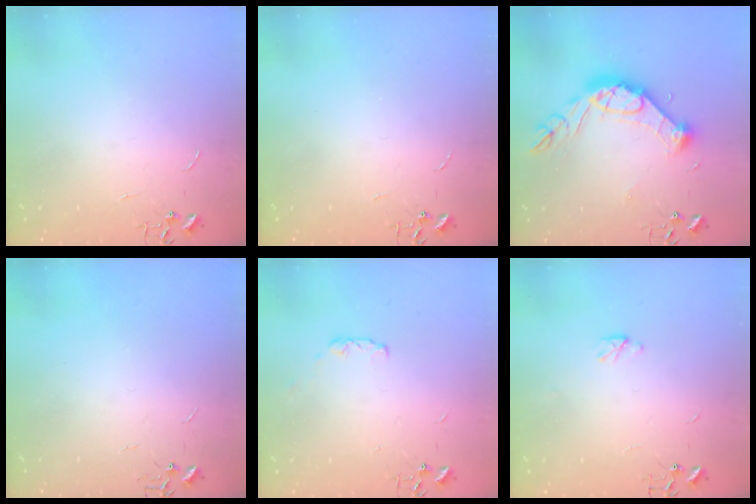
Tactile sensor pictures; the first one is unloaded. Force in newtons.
{"total": 0.0}
{"total": 16.0, "press": 15.9, "slide": 1.4}
{"total": 0.0}
{"total": 3.6, "press": 3.6, "slide": 0.5}
{"total": 3.0, "press": 3.0, "slide": 0.5}